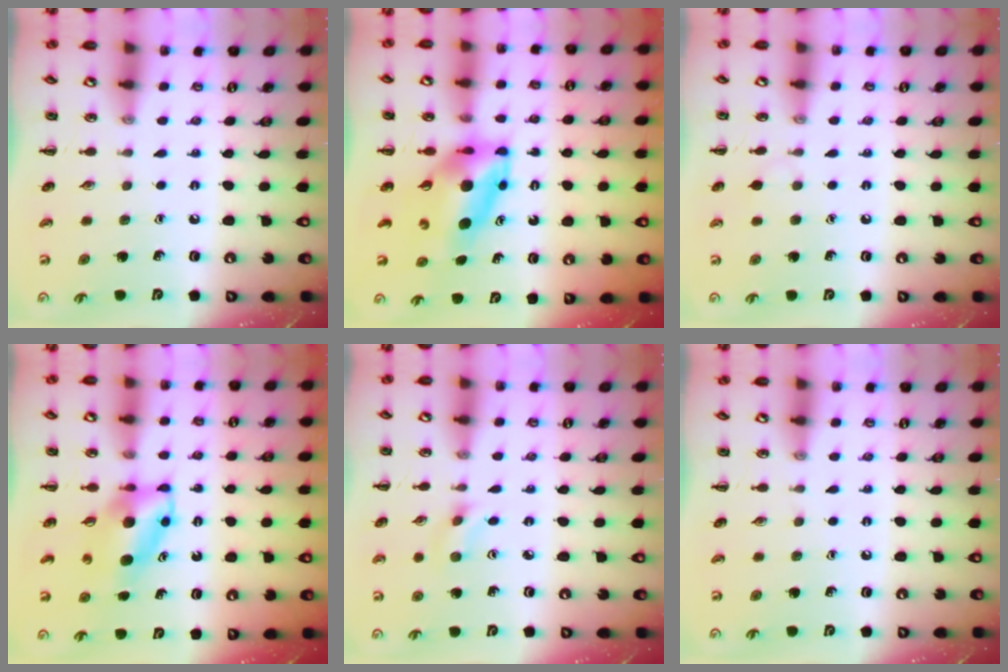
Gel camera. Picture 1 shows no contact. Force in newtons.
{"total": 7.9, "press": 7.6, "slide": 2.3}
{"total": 3.7, "press": 3.4, "slide": 1.5}
{"total": 6.5, "press": 6.5, "slide": 1.1}
{"total": 2.3, "press": 2.1, "slide": 0.9}
{"total": 0.0}